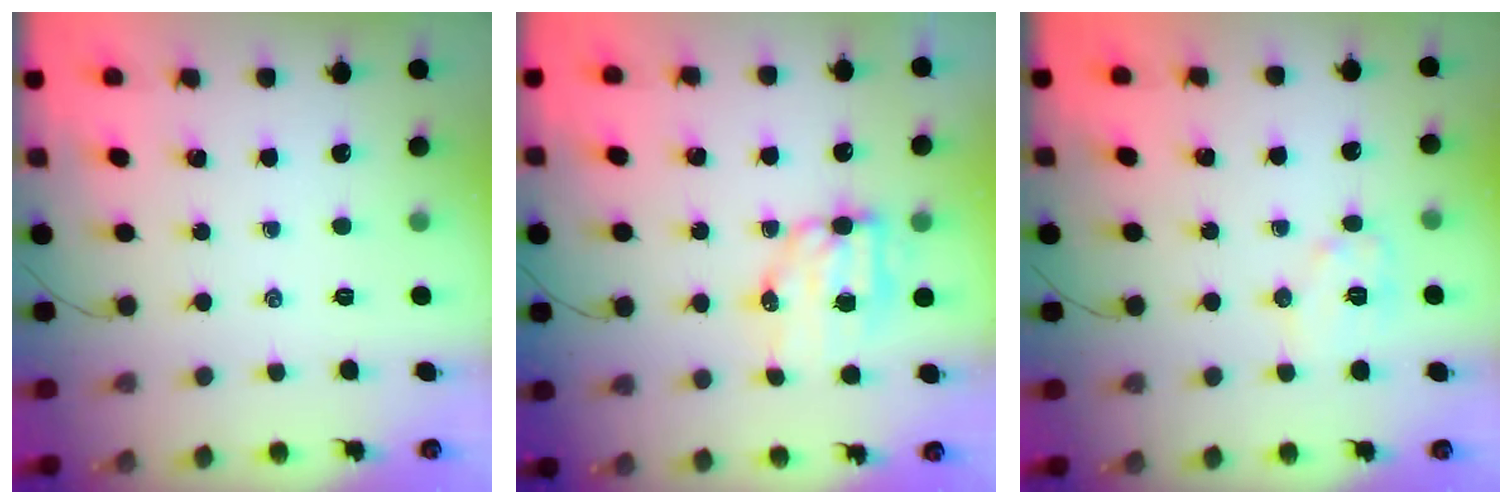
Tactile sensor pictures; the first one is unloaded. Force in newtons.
{"total": 8.5, "press": 8.3, "slide": 1.7}
{"total": 8.1, "press": 8.1, "slide": 0.4}